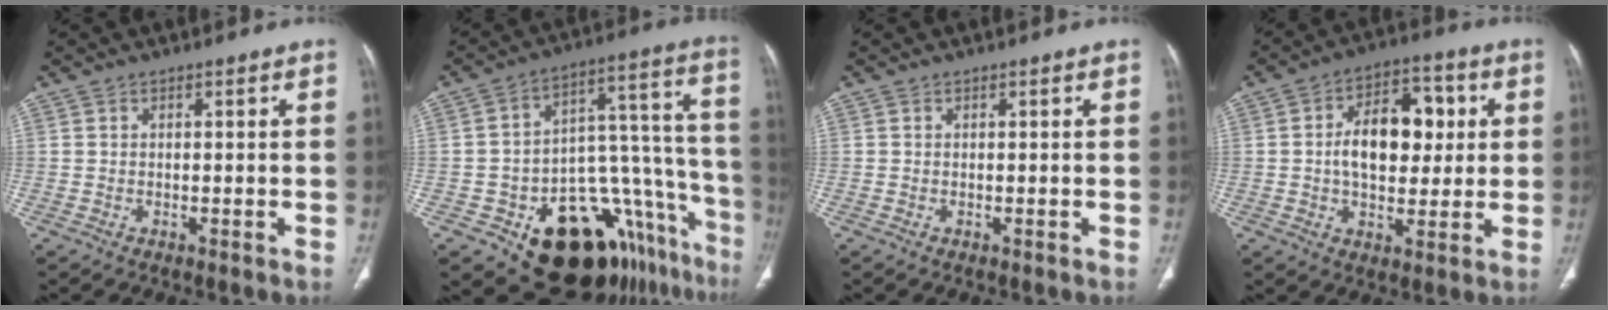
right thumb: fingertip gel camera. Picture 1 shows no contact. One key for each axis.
{"total": 24.9, "fx": -13.7, "fy": 12.7, "fz": 16.4, "tx": -0.116, "ty": 0.136, "tz": -0.180}
{"total": 0.0}
{"total": 13.7, "fx": 1.5, "fy": 8.4, "fz": 10.7, "tx": -0.130, "ty": 0.017, "tz": 0.020}